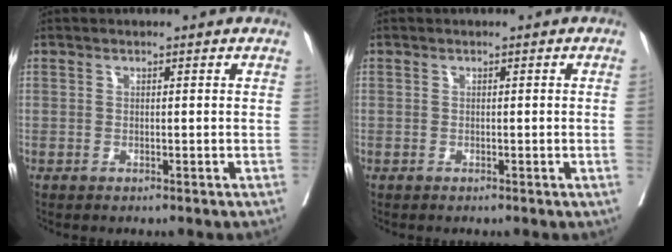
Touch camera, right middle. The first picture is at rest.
{"total": 1.3, "force": [-0.2, -0.4, 1.2], "torque": [-0.016, 0.003, -0.002]}